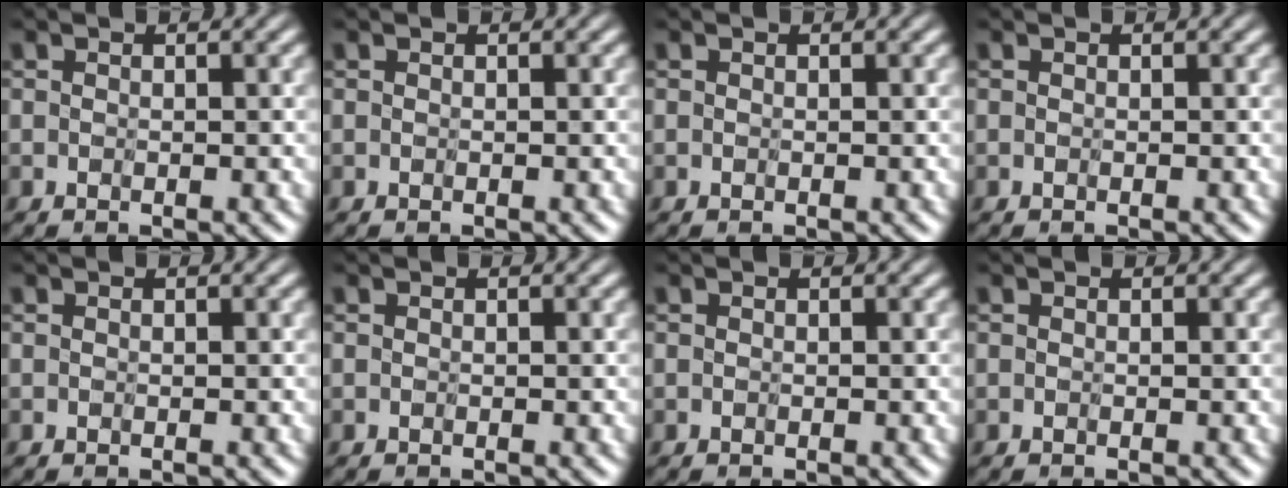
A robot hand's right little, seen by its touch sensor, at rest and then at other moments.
{"total": 0.0}
{"total": 0.0}
{"total": 0.0}
{"total": 0.0}
{"total": 0.0}
{"total": 0.0}
{"total": 0.0}